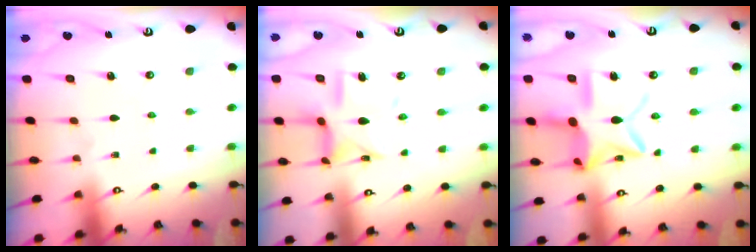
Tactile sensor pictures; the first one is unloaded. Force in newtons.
{"total": 11.9, "press": 11.8, "slide": 0.9}
{"total": 14.7, "press": 14.7, "slide": 1.0}